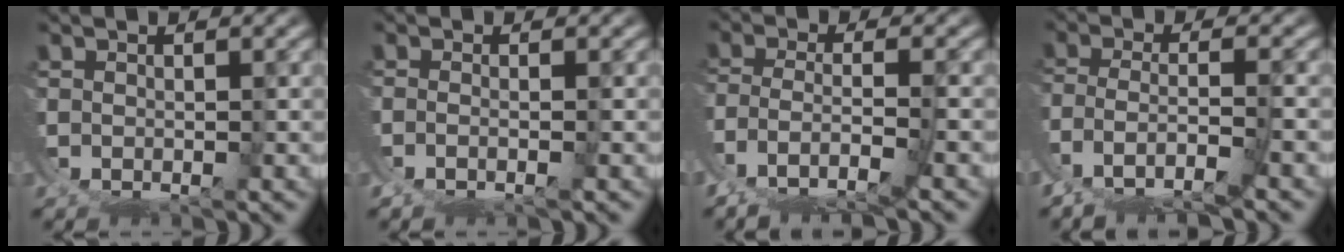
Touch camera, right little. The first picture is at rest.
{"total": 1.8, "force": [-1.0, 0.2, 1.5], "torque": [-0.034, -0.014, -0.008]}
{"total": 2.8, "force": [-1.6, 0.5, 2.2], "torque": [-0.070, -0.028, -0.009]}
{"total": 3.0, "force": [-1.8, 0.8, 2.3], "torque": [-0.073, -0.029, -0.012]}